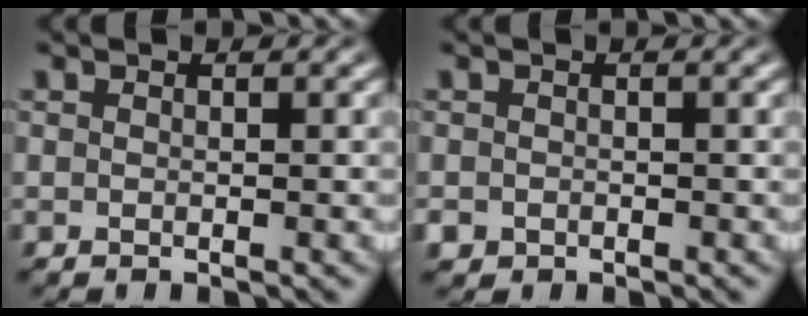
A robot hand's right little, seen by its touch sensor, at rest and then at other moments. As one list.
[{"total": 1.6, "force": [-1.1, 1.1, 0.3], "torque": [-0.013, -0.019, -0.009]}]